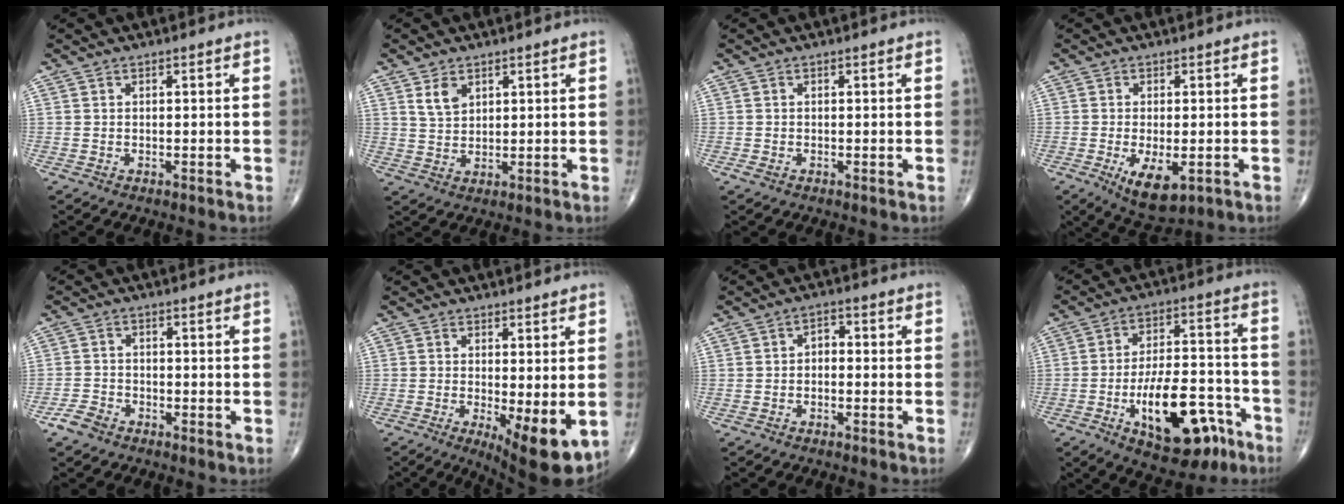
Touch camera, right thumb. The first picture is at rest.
{"total": 4.0, "force": [2.1, 2.5, 2.2], "torque": [-0.032, -0.014, 0.046]}
{"total": 0.9, "force": [-0.3, 0.6, 0.6], "torque": [-0.014, -0.002, -0.006]}
{"total": 7.5, "force": [-2.4, 3.3, 6.3], "torque": [-0.105, -0.015, -0.029]}
{"total": 3.4, "force": [-2.4, 2.0, 1.3], "torque": [-0.026, 0.007, -0.048]}
{"total": 9.9, "force": [-2.2, 3.1, 9.1], "torque": [-0.128, -0.025, -0.024]}
{"total": 2.5, "force": [-0.5, 1.7, 1.7], "torque": [-0.015, 0.017, -0.018]}
{"total": 18.2, "force": [-8.1, 8.3, 14.0], "torque": [-0.196, 0.051, -0.114]}